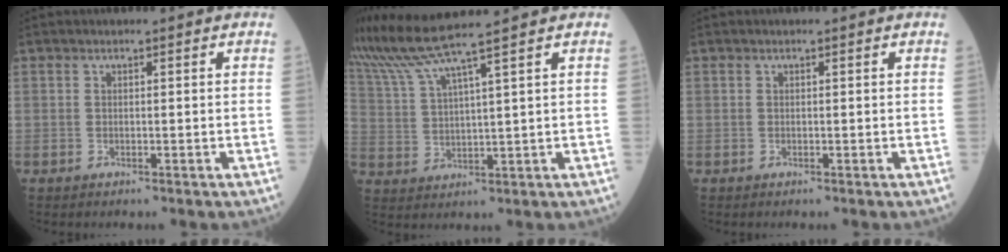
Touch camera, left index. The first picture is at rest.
{"total": 8.4, "force": [7.0, -2.5, 4.0], "torque": [-0.089, 0.008, 0.140]}
{"total": 0.0}